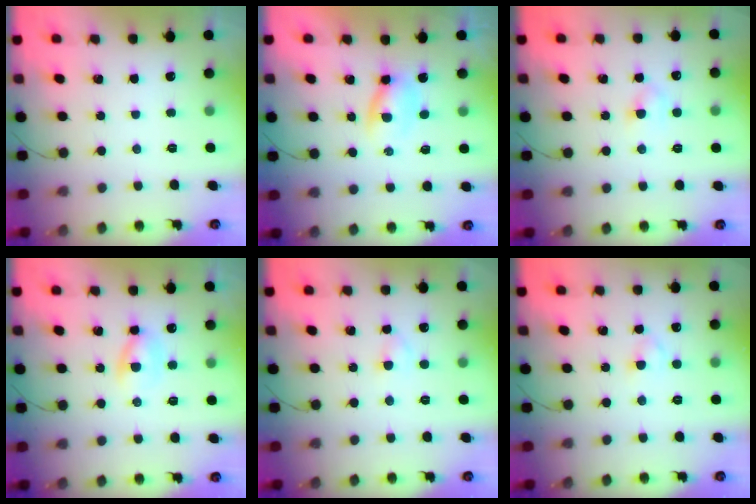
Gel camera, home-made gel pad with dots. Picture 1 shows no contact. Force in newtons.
{"total": 2.2, "press": 2.0, "slide": 1.1}
{"total": 3.4, "press": 3.2, "slide": 1.1}
{"total": 4.1, "press": 3.9, "slide": 1.3}
{"total": 2.3, "press": 2.0, "slide": 1.1}
{"total": 2.7, "press": 2.4, "slide": 1.1}